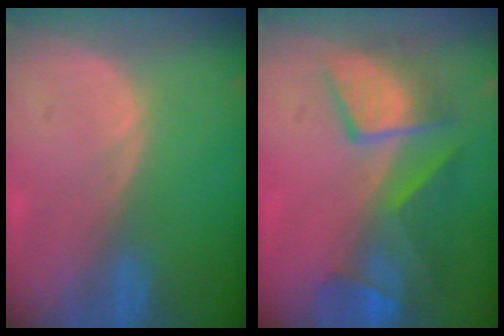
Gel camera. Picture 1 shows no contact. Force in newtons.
{"total": 8.9, "press": 8.4, "slide": 2.9}